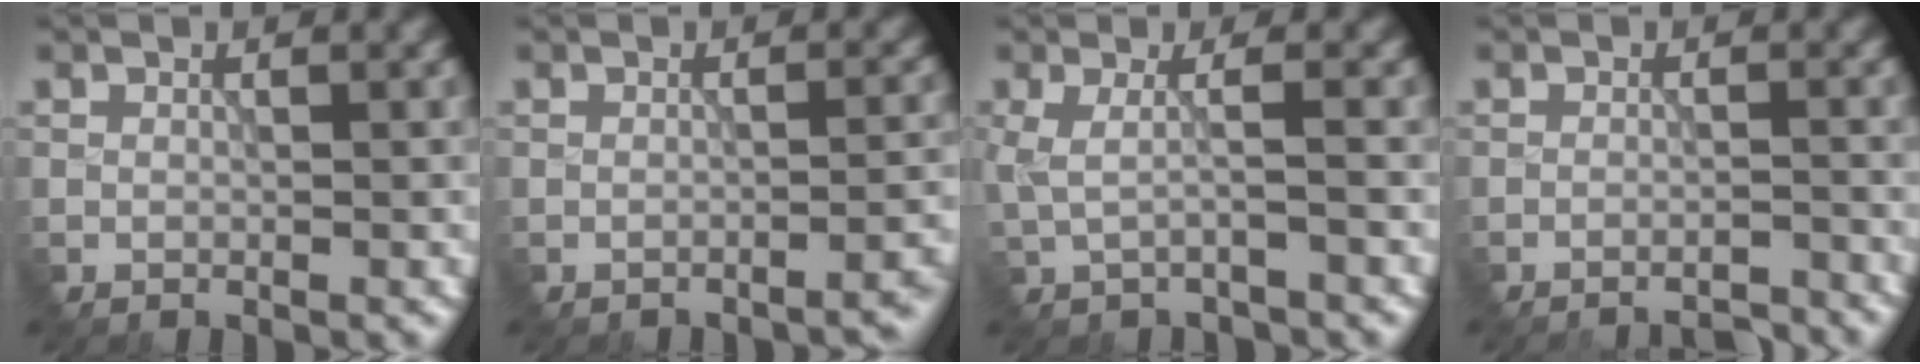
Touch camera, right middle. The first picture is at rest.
{"total": 2.4, "force": [-1.9, 0.7, 1.4], "torque": [-0.004, 0.011, -0.029]}
{"total": 1.1, "force": [0.2, 0.3, 1.1], "torque": [-0.029, 0.006, 0.000]}
{"total": 3.3, "force": [-3.2, 0.1, 0.6], "torque": [-0.005, 0.015, -0.052]}